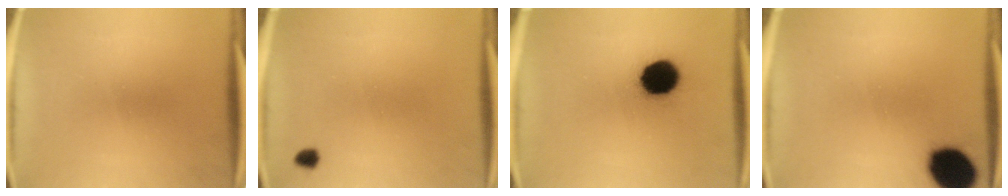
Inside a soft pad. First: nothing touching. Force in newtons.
{"total": 1.4}
{"total": 13.6}
{"total": 14.3}